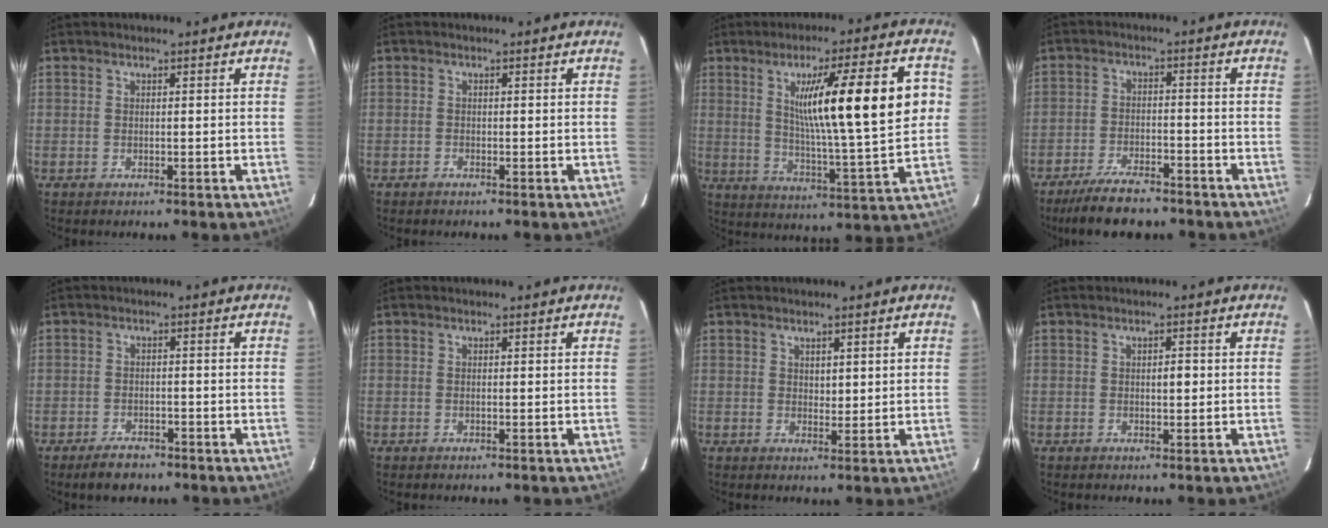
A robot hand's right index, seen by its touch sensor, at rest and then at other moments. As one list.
[{"total": 0.0}, {"total": 18.7, "force": [4.2, 1.1, 18.2], "torque": [-0.272, 0.005, 0.061]}, {"total": 8.7, "force": [-7.4, 2.4, 4.0], "torque": [-0.072, -0.016, -0.127]}, {"total": 3.8, "force": [-2.8, 2.0, 1.6], "torque": [-0.031, 0.000, -0.041]}, {"total": 0.0}, {"total": 2.0, "force": [0.9, 1.1, 1.4], "torque": [-0.020, -0.001, 0.017]}, {"total": 1.5, "force": [0.1, 0.6, 1.4], "torque": [-0.020, 0.002, 0.001]}]